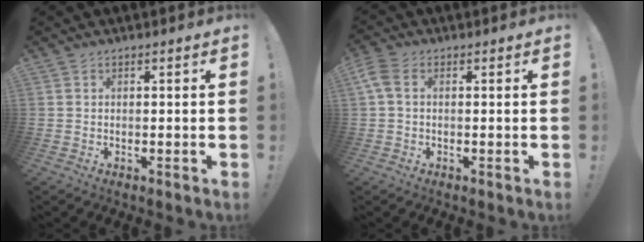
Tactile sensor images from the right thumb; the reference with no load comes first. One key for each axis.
{"total": 4.0, "fx": 0.9, "fy": 2.6, "fz": 3.0, "tx": -0.067, "ty": 0.003, "tz": 0.018}